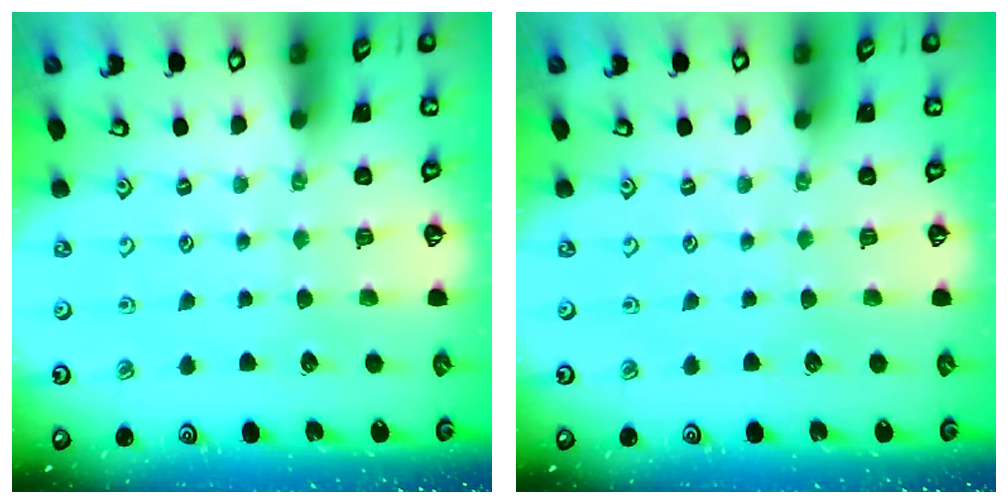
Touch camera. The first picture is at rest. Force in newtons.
{"total": 0.0}